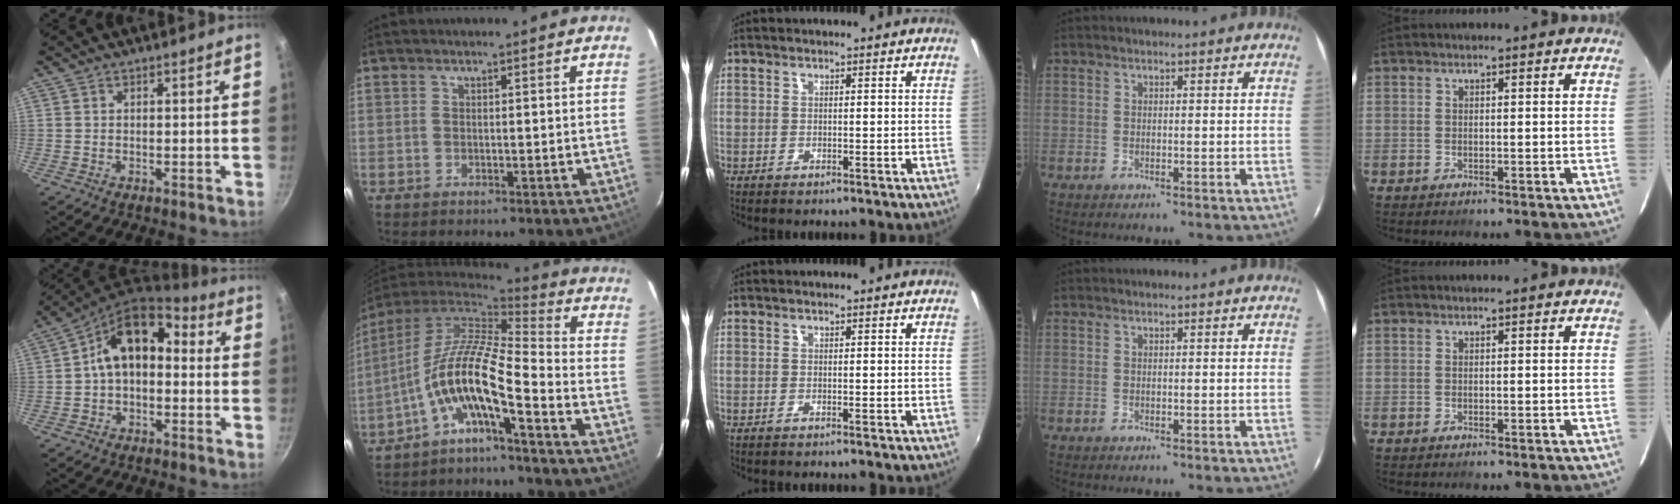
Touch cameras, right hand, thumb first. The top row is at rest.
{"thumb": {"total": 11.7, "force": [0.5, 7.8, 8.7], "torque": [-0.118, 0.045, -0.011]}, "index": {"total": 12.0, "force": [-5.5, 1.8, 10.5], "torque": [-0.195, 0.000, -0.112]}}